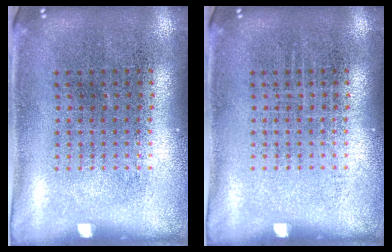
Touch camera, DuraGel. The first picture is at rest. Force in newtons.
{"total": 0.0}